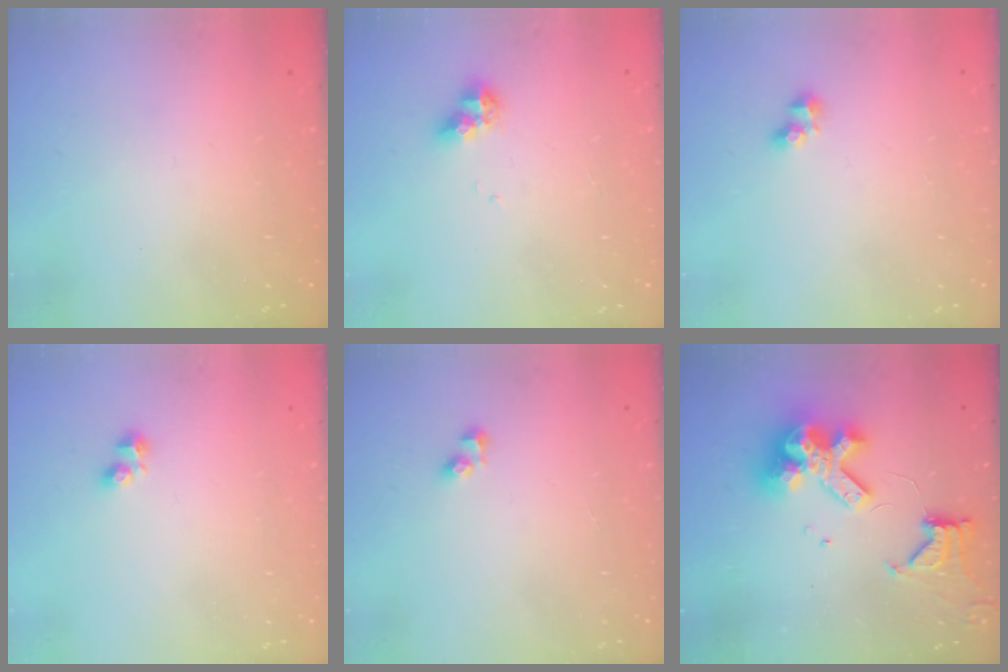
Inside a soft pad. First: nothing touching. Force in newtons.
{"total": 6.4, "press": 6.4, "slide": 0.7}
{"total": 2.7, "press": 2.5, "slide": 1.0}
{"total": 2.2, "press": 2.2, "slide": 0.5}
{"total": 2.0, "press": 2.0, "slide": 0.3}
{"total": 14.6, "press": 14.5, "slide": 1.8}